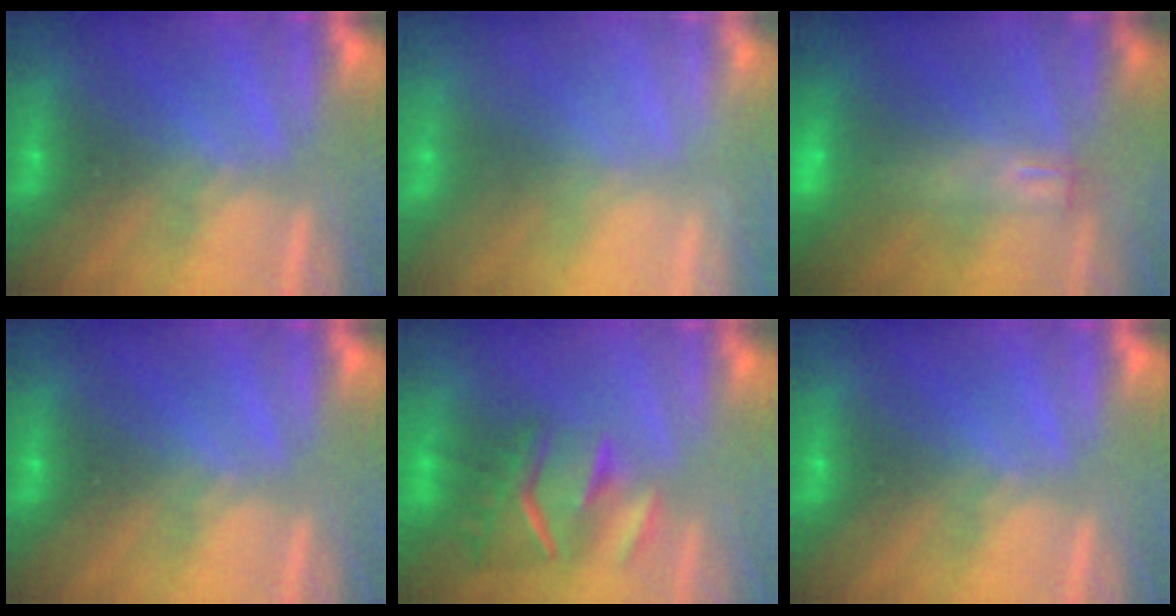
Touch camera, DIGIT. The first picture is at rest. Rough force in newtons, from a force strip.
{"total": 2.4}
{"total": 8.7}
{"total": 0.0}
{"total": 5.6}
{"total": 0.0}